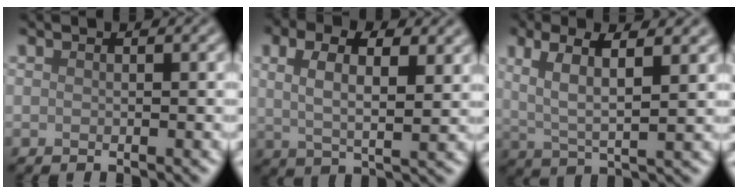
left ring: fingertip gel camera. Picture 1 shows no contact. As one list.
[{"total": 6.1, "force": [2.1, 2.8, 5.0], "torque": [-0.089, 0.004, 0.029]}, {"total": 5.5, "force": [2.1, 1.5, 4.9], "torque": [-0.092, 0.001, 0.041]}]